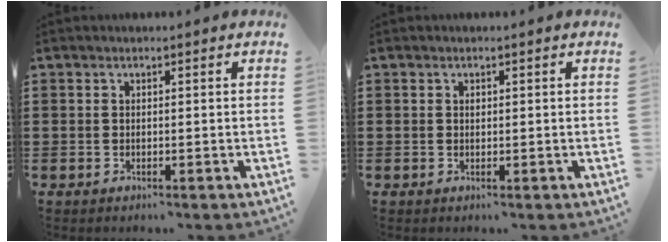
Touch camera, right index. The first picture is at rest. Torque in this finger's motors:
{"motor_torque": [0.06, 0.08, 0.00, 0.00]}